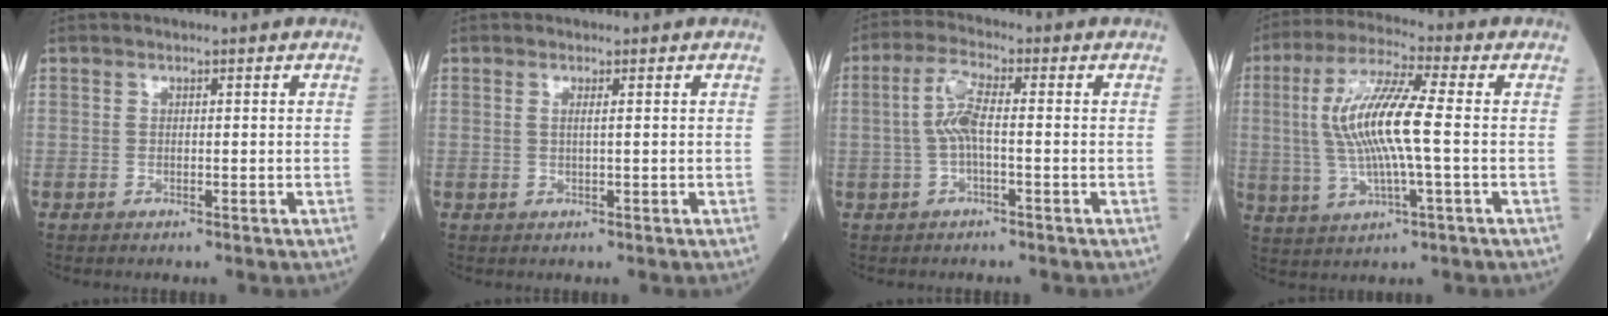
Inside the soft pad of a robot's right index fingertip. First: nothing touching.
{"total": 0.9, "force": [0.3, -0.1, 0.8], "torque": [-0.021, 0.000, 0.004]}
{"total": 5.2, "force": [-0.2, 1.0, 5.1], "torque": [-0.111, 0.011, -0.007]}
{"total": 12.1, "force": [0.3, 1.4, 12.0], "torque": [-0.249, 0.011, 0.005]}